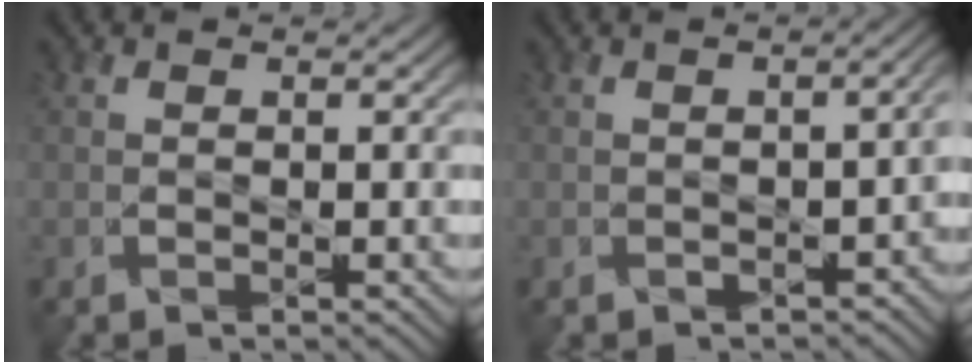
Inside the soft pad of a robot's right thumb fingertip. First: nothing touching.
{"total": 3.4, "force": [-1.2, 1.4, 2.8], "torque": [-0.032, -0.007, -0.009]}